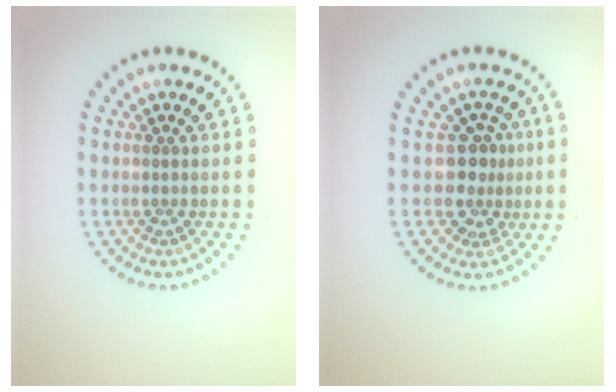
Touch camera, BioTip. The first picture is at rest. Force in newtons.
{"total": 2.9, "press": 2.4, "slide": 1.6}